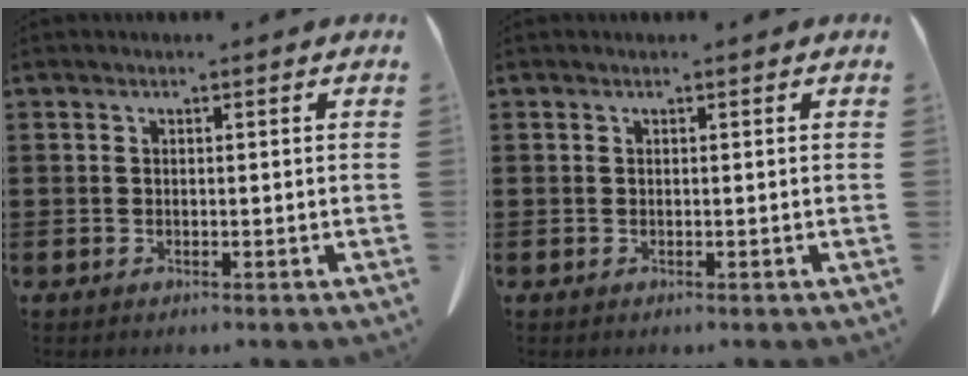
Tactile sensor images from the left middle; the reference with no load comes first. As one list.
[{"total": 0.0}]